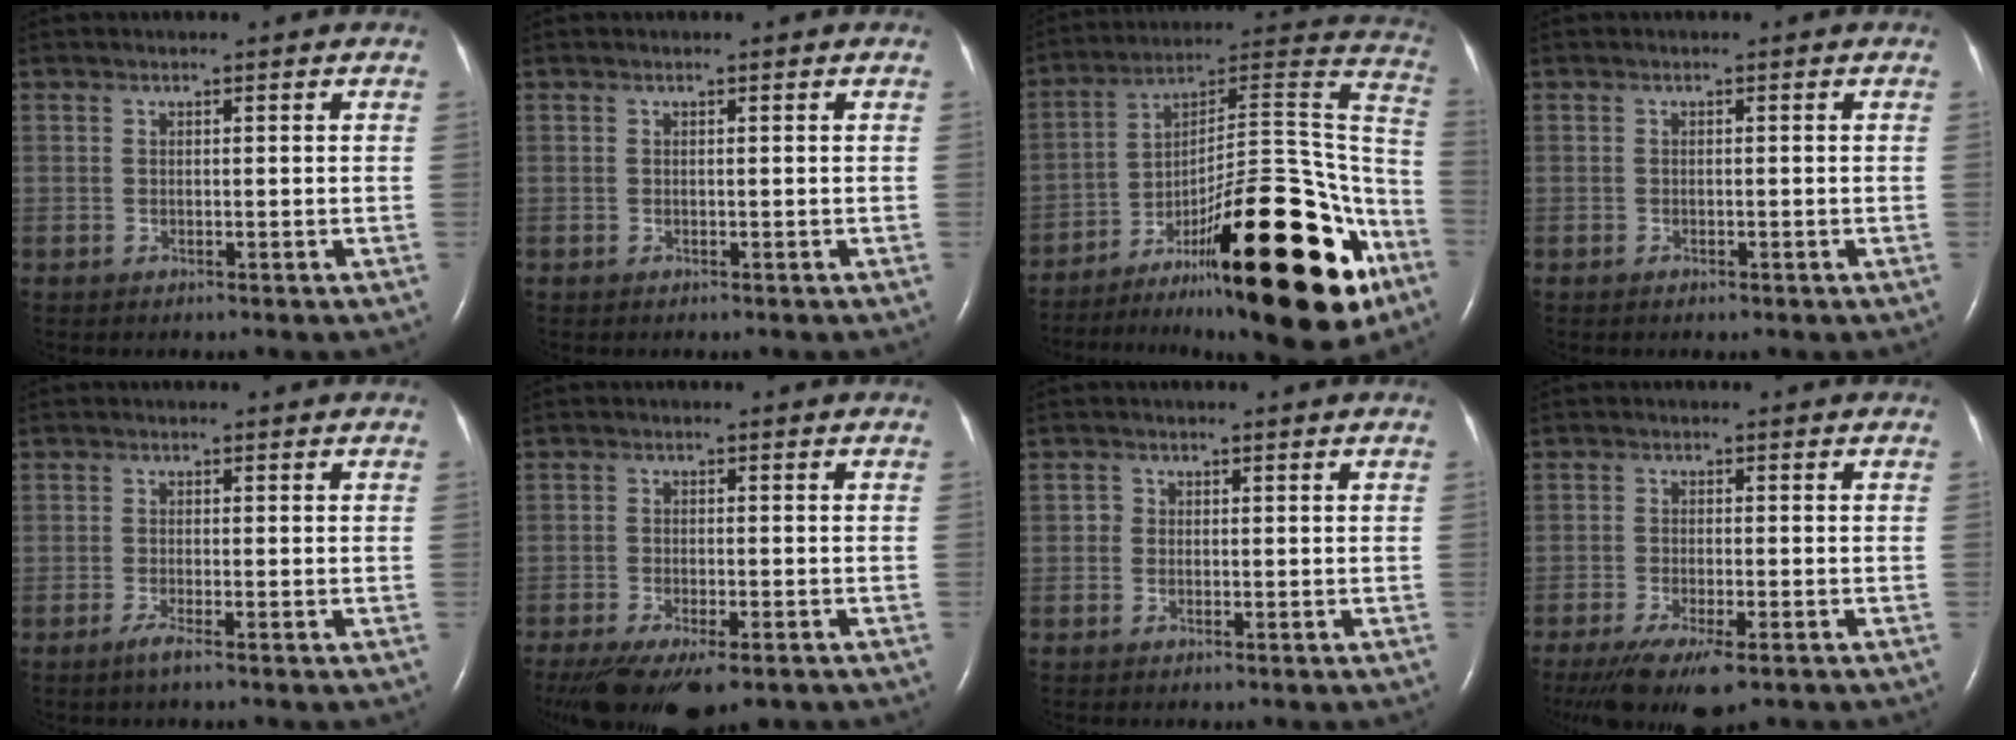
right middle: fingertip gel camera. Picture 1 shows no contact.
{"total": 0.0}
{"total": 33.0, "force": [-17.5, 7.4, 27.0], "torque": [-0.329, 0.008, -0.259]}
{"total": 0.7, "force": [-0.4, 0.3, 0.4], "torque": [-0.007, 0.000, -0.003]}
{"total": 1.6, "force": [-1.1, -0.2, 1.2], "torque": [-0.029, -0.004, -0.025]}
{"total": 13.4, "force": [-9.3, 4.1, 8.6], "torque": [-0.167, -0.028, -0.145]}
{"total": 1.0, "force": [-0.1, 0.9, 0.2], "torque": [-0.001, 0.003, -0.003]}
{"total": 9.6, "force": [-6.5, 2.1, 6.8], "torque": [-0.113, -0.023, -0.104]}